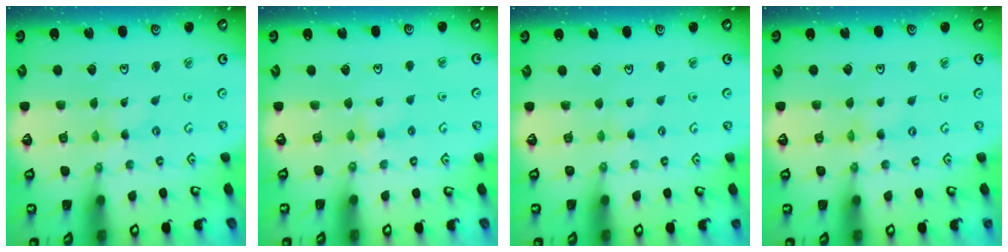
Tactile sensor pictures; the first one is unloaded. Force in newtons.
{"total": 2.4, "press": 2.4, "slide": 0.4}
{"total": 0.8, "press": 0.8, "slide": 0.3}
{"total": 0.8, "press": 0.8, "slide": 0.2}